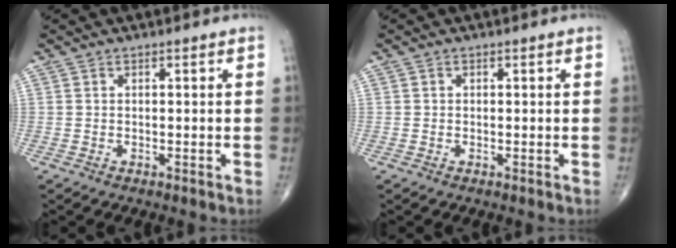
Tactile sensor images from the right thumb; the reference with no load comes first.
{"total": 0.0}